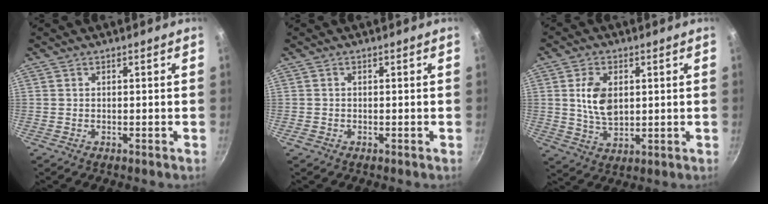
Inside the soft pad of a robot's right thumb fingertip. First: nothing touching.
{"total": 0.8, "force": [-0.4, 0.6, 0.3], "torque": [-0.007, -0.001, -0.009]}
{"total": 8.0, "force": [1.5, 5.0, 6.1], "torque": [-0.104, -0.011, 0.035]}